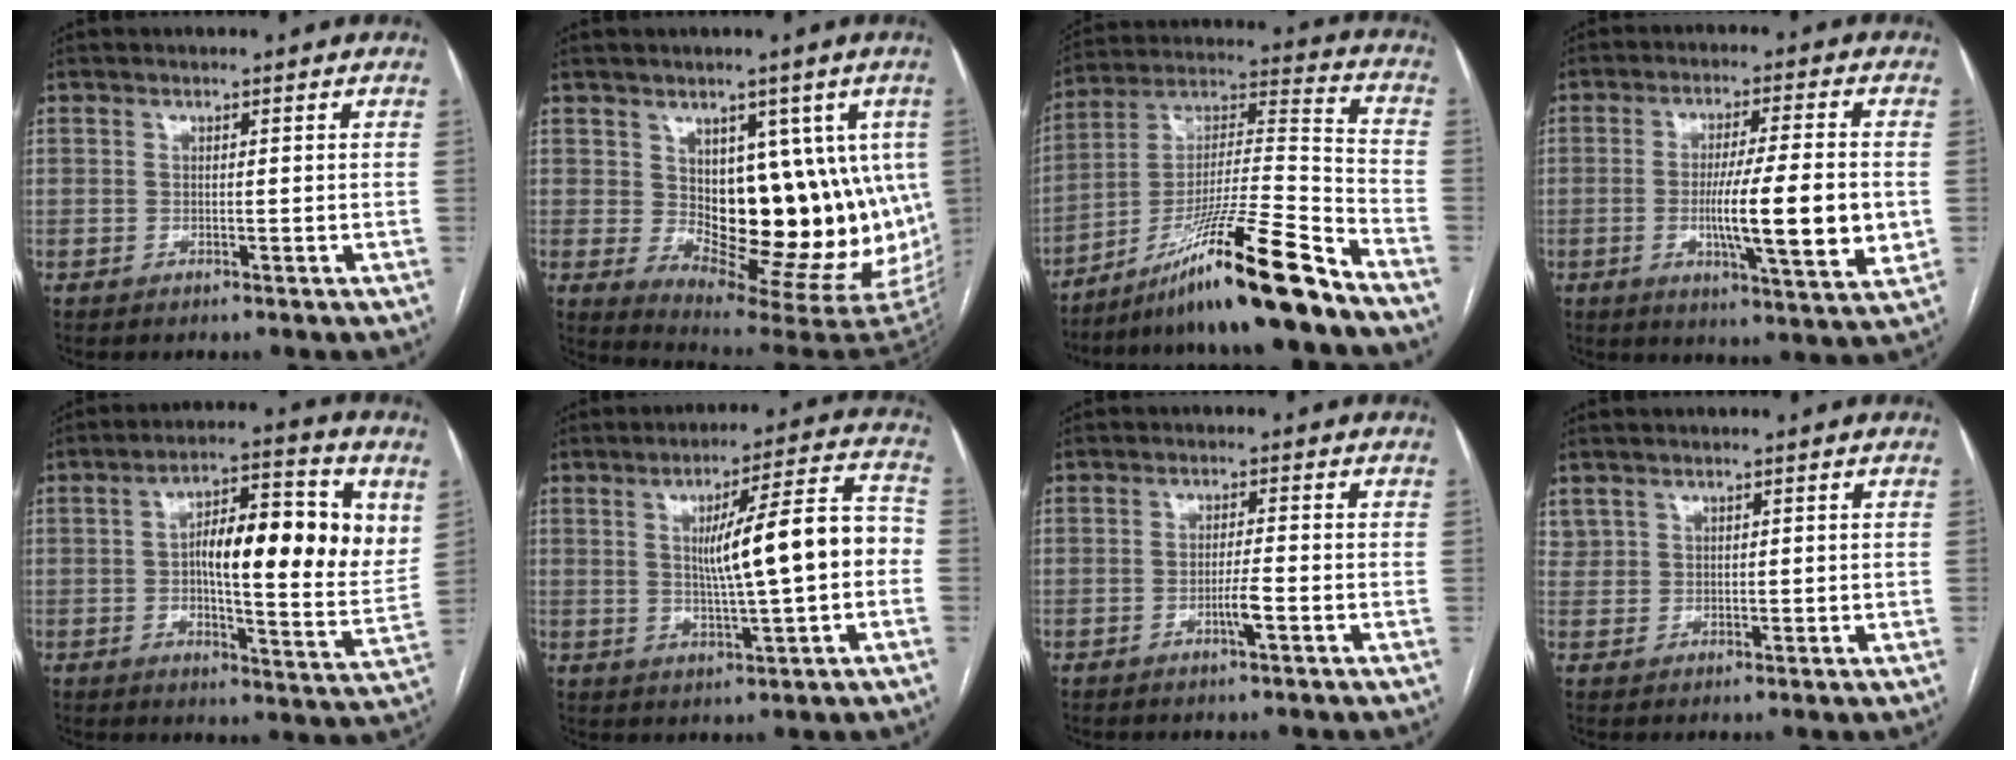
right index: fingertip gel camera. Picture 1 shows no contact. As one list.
[{"total": 15.4, "force": [2.3, 7.8, 13.1], "torque": [-0.155, -0.001, 0.048]}, {"total": 18.8, "force": [-13.8, -1.4, 12.7], "torque": [-0.236, -0.008, -0.240]}, {"total": 13.5, "force": [-1.6, 1.0, 13.4], "torque": [-0.213, -0.016, -0.029]}, {"total": 17.6, "force": [3.8, 4.7, 16.6], "torque": [-0.243, 0.020, 0.053]}, {"total": 12.7, "force": [0.0, 1.3, 12.6], "torque": [-0.187, 0.026, 0.004]}, {"total": 2.7, "force": [-1.1, 0.0, 2.4], "torque": [-0.046, -0.002, -0.021]}, {"total": 2.4, "force": [1.8, 1.5, 0.3], "torque": [-0.001, 0.005, 0.038]}]